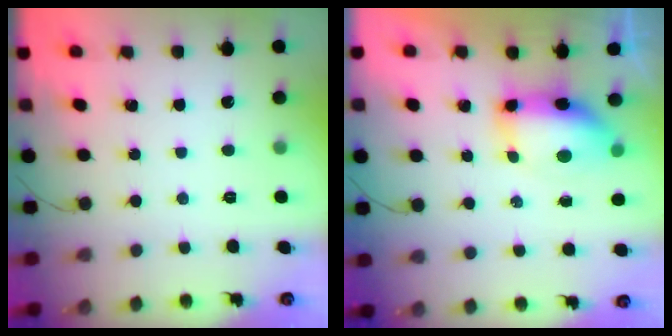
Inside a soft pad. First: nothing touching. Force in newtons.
{"total": 8.6, "press": 8.4, "slide": 1.6}